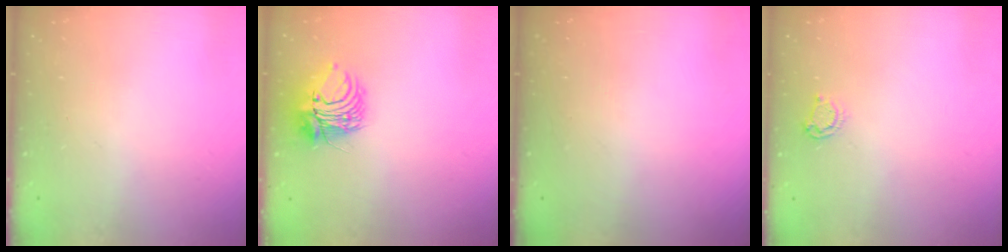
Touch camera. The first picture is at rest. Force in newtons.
{"total": 9.8, "press": 9.8, "slide": 0.6}
{"total": 0.0}
{"total": 4.6, "press": 4.6, "slide": 0.6}